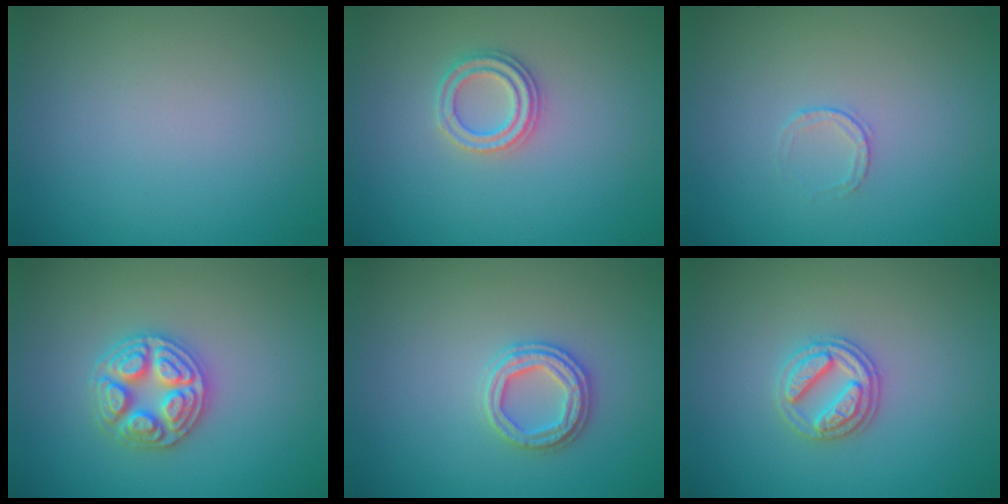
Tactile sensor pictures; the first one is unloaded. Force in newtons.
{"total": 2.3, "press": 2.3, "slide": 0.4}
{"total": 0.7, "press": 0.5, "slide": 0.5}
{"total": 4.6, "press": 4.6, "slide": 0.5}
{"total": 2.6, "press": 2.5, "slide": 0.3}
{"total": 2.9, "press": 2.8, "slide": 0.9}